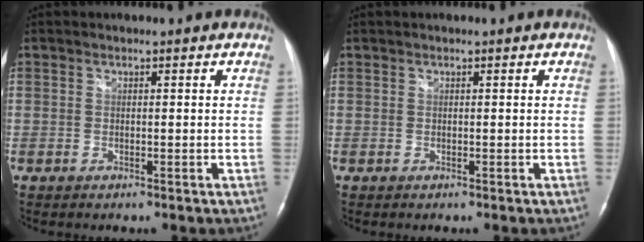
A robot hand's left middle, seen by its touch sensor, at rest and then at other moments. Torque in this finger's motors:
{"motor_torque": [0.10, -0.10, -0.08, -0.01]}